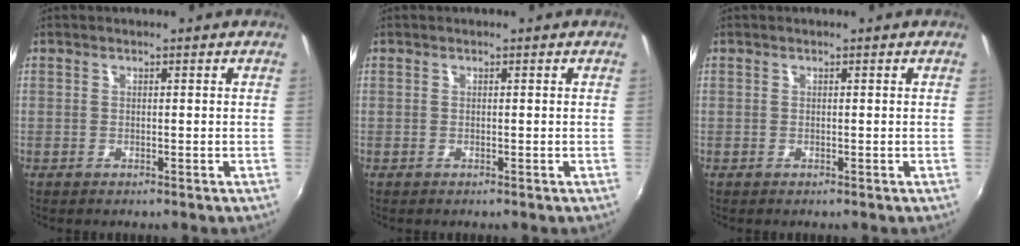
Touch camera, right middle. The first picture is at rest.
{"total": 0.0}
{"total": 0.0}